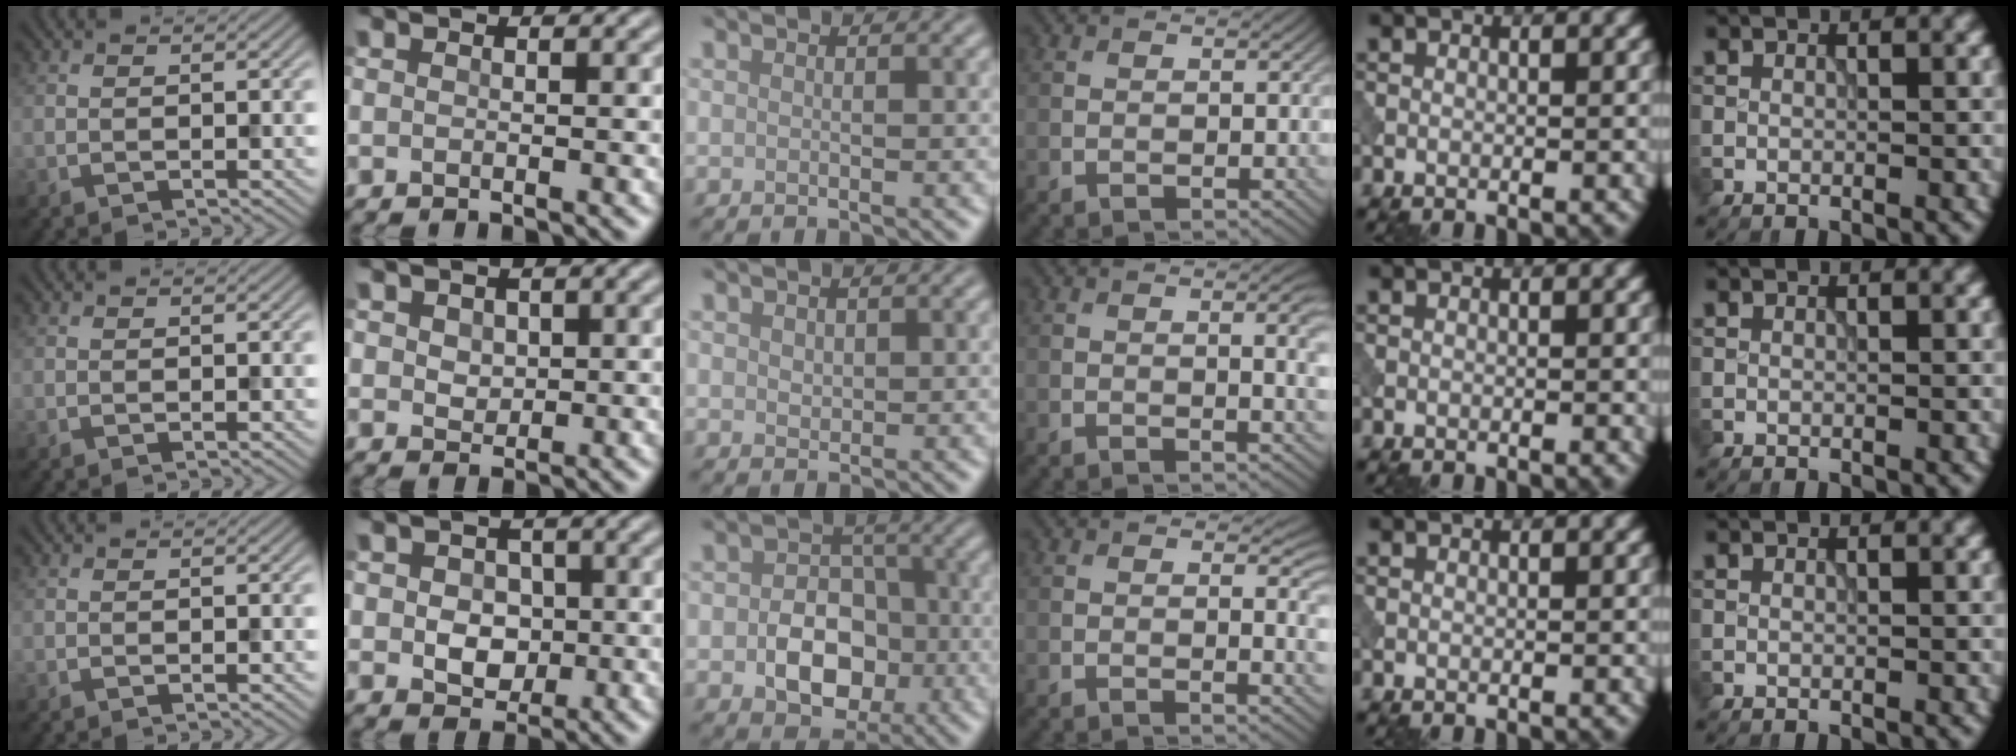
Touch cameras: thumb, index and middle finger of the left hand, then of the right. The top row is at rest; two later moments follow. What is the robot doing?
{"motion": "dispense", "object": "syringe"}